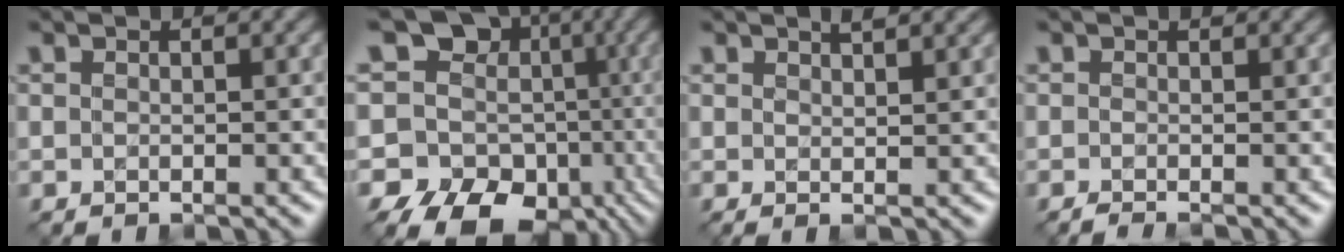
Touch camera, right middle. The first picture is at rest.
{"total": 13.6, "force": [-0.2, 12.1, 6.4], "torque": [-0.092, 0.002, 0.019]}
{"total": 2.0, "force": [1.5, 0.5, 1.3], "torque": [-0.007, 0.006, 0.017]}
{"total": 0.7, "force": [-0.4, 0.1, 0.5], "torque": [-0.010, 0.004, -0.013]}